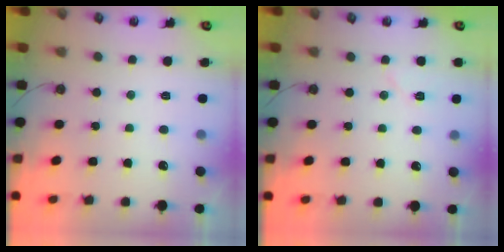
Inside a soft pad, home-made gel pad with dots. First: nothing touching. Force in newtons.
{"total": 5.7, "press": 4.1, "slide": 4.0}